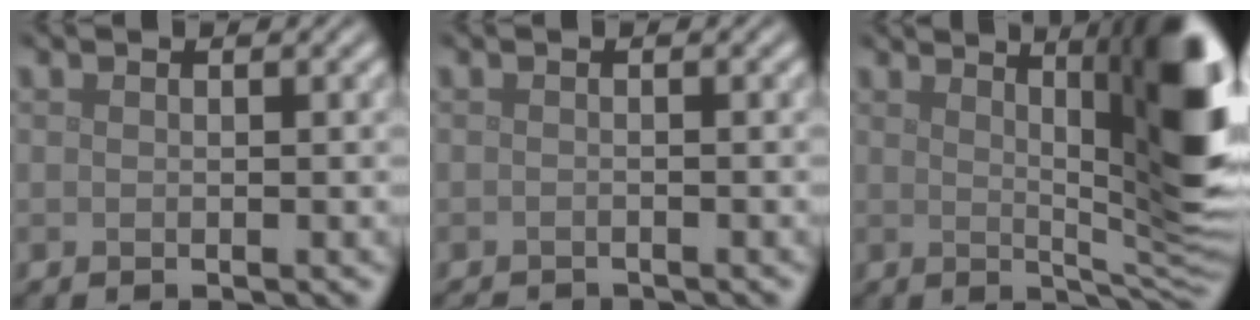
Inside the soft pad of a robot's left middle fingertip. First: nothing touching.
{"total": 1.9, "force": [-1.9, 0.2, 0.4], "torque": [-0.001, -0.010, -0.031]}
{"total": 13.8, "force": [3.8, 3.7, 12.7], "torque": [-0.133, 0.012, 0.053]}